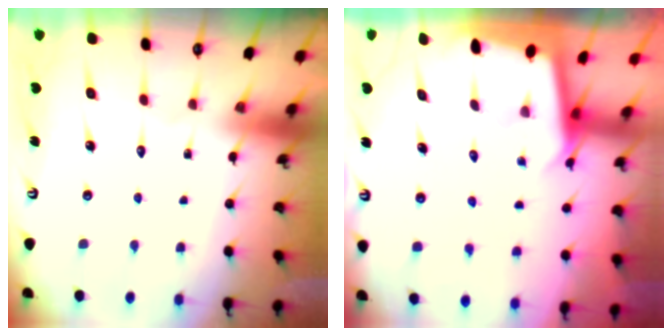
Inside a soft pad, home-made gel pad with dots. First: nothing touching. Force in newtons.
{"total": 1.9, "press": 1.9, "slide": 0.1}